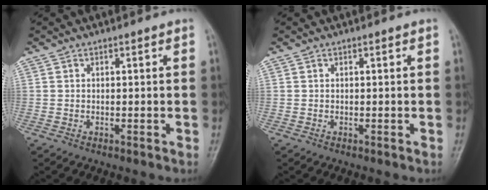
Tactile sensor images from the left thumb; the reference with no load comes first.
{"total": 0.0}